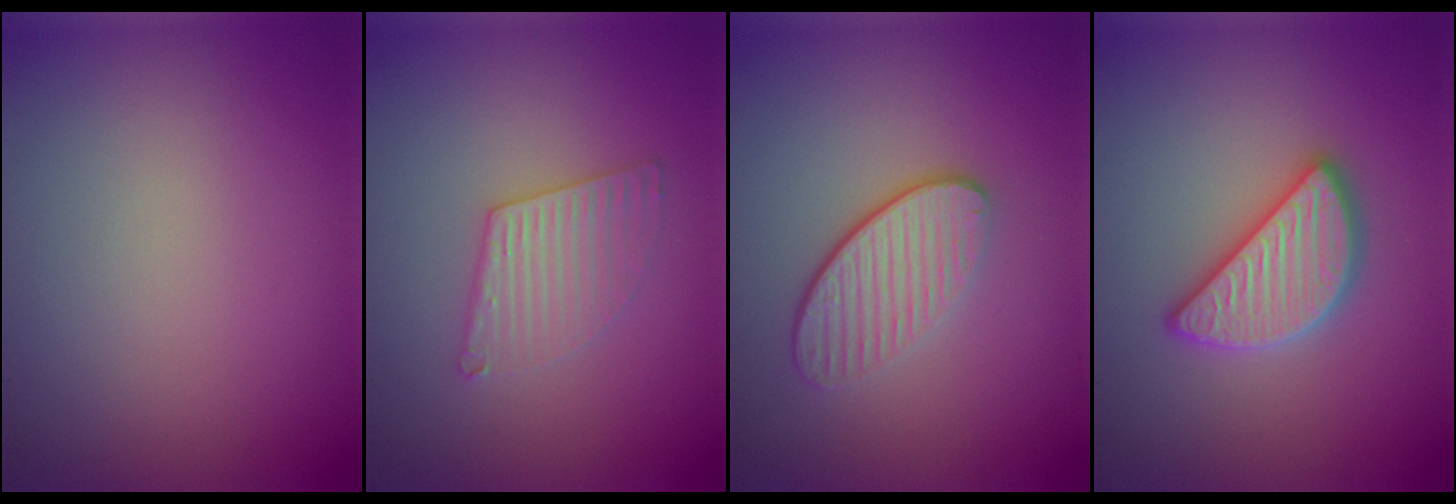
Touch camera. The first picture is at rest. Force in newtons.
{"total": 2.8, "press": 2.8, "slide": 0.3}
{"total": 3.7, "press": 2.9, "slide": 2.3}
{"total": 4.7, "press": 4.7, "slide": 0.4}